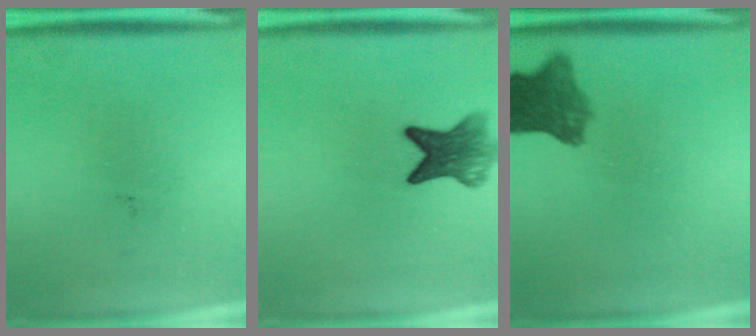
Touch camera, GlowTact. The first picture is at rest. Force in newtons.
{"total": 7.3}
{"total": 7.1}